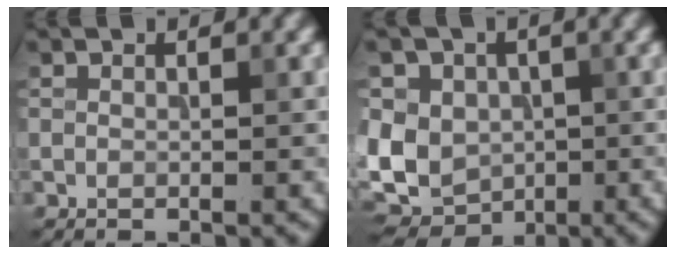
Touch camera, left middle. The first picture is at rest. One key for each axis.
{"total": 9.1, "fx": -0.1, "fy": 7.6, "fz": 4.9, "tx": -0.085, "ty": 0.013, "tz": -0.027}